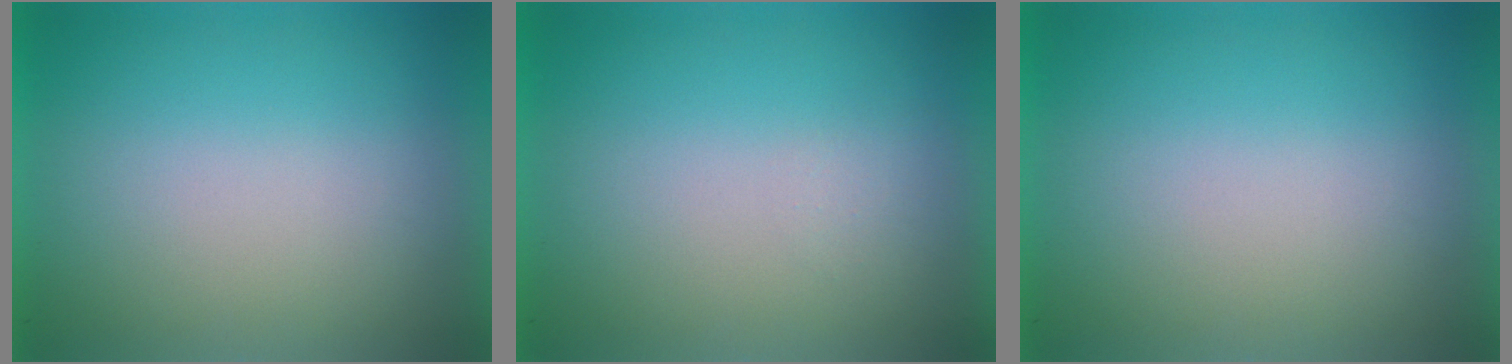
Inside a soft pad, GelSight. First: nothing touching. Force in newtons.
{"total": 1.3}
{"total": 0.0}